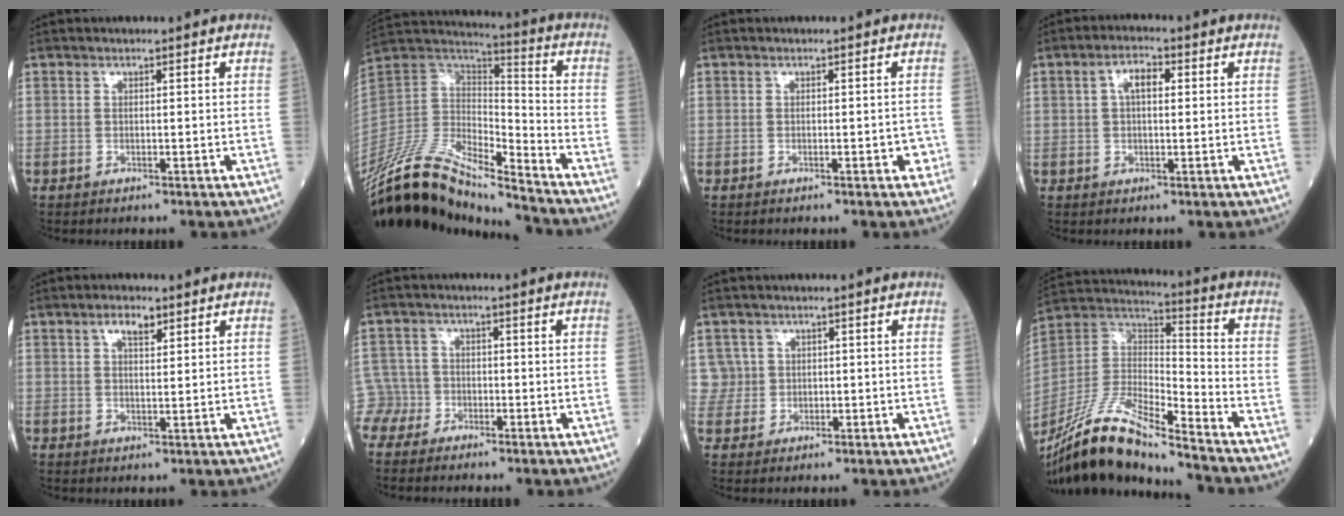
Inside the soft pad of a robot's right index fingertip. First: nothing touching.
{"total": 21.8, "force": [-18.9, 3.4, 10.3], "torque": [-0.237, 0.008, -0.353]}
{"total": 1.7, "force": [-0.9, 0.7, 1.3], "torque": [-0.011, 0.003, -0.011]}
{"total": 3.9, "force": [0.9, 1.7, 3.4], "torque": [-0.066, 0.014, 0.016]}
{"total": 3.1, "force": [1.8, 1.1, 2.3], "torque": [-0.044, 0.003, 0.032]}
{"total": 4.5, "force": [-3.1, 3.1, -0.8], "torque": [0.015, 0.005, -0.070]}
{"total": 3.3, "force": [0.6, 3.2, -0.5], "torque": [0.023, 0.014, 0.010]}
{"total": 19.5, "force": [-15.8, 2.5, 11.2], "torque": [-0.250, -0.010, -0.302]}